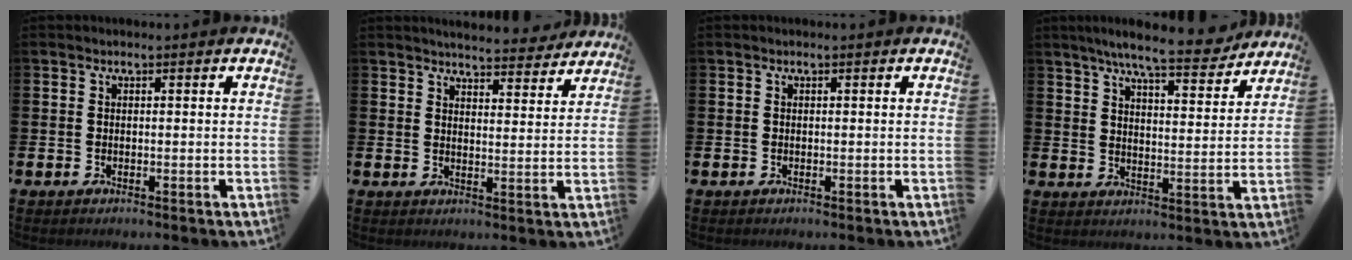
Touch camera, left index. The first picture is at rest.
{"total": 5.0, "force": [5.0, 0.4, 0.4], "torque": [-0.008, -0.036, 0.087]}
{"total": 0.0}
{"total": 8.3, "force": [7.6, 0.7, 3.3], "torque": [-0.064, -0.044, 0.130]}